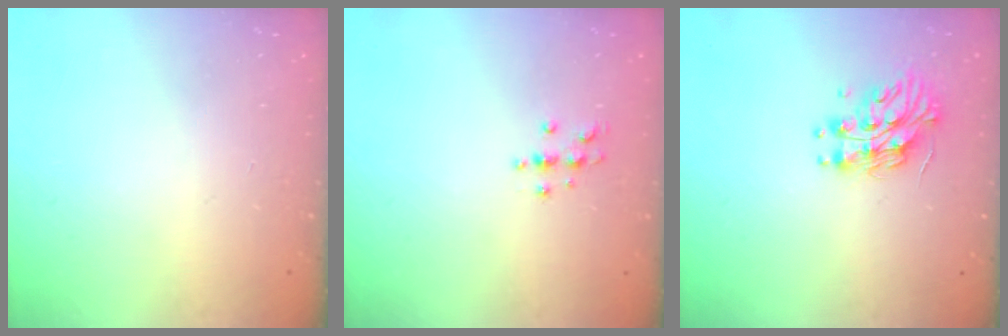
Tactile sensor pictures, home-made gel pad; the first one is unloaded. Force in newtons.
{"total": 3.7, "press": 3.6, "slide": 0.5}
{"total": 11.6, "press": 11.6, "slide": 0.0}